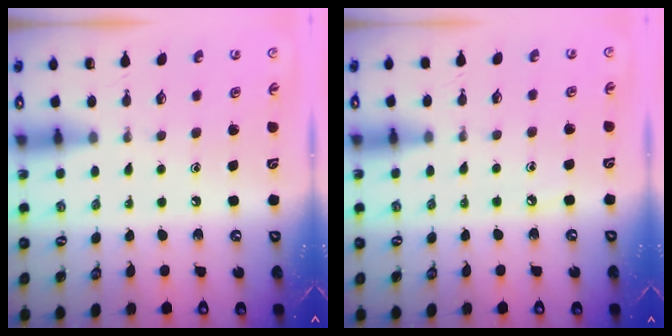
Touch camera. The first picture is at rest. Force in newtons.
{"total": 2.9, "press": 2.8, "slide": 0.4}